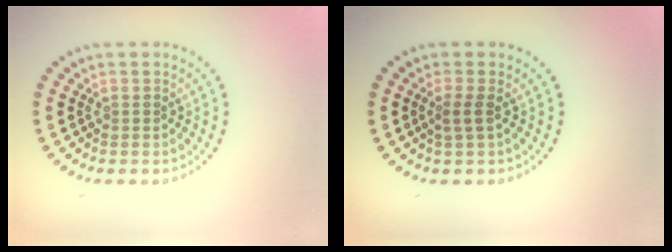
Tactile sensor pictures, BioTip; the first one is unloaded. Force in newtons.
{"total": 1.5, "press": 1.0, "slide": 1.0}